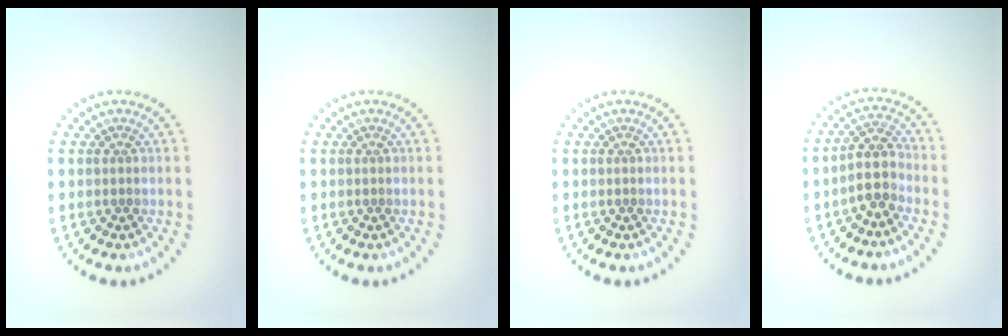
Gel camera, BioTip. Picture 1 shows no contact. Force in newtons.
{"total": 0.0}
{"total": 0.0}
{"total": 3.1, "press": 2.7, "slide": 1.5}